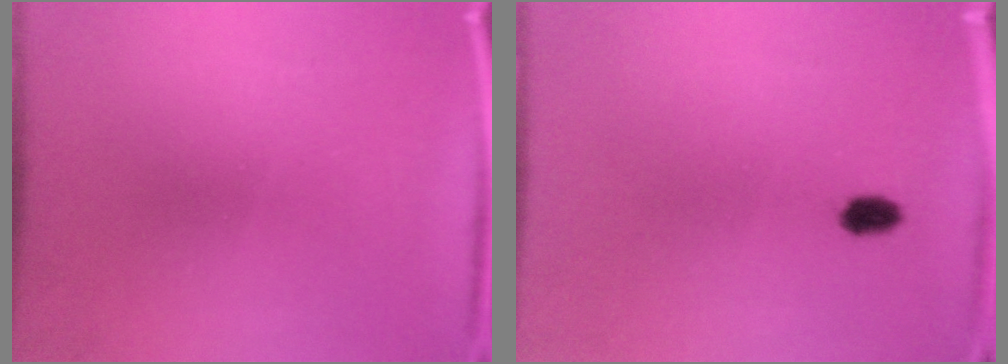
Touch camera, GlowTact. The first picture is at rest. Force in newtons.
{"total": 2.2}